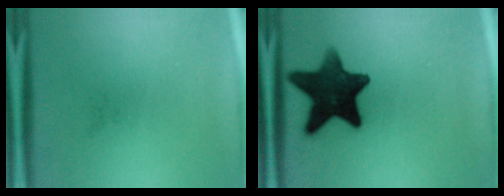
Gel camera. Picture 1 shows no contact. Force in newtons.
{"total": 14.3}